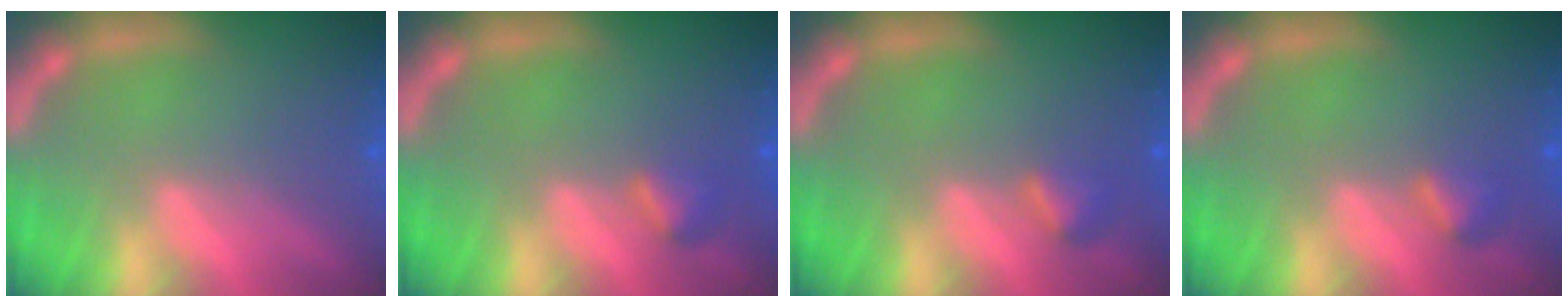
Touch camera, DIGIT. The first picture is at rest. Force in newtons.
{"total": 1.4}
{"total": 1.4}
{"total": 1.4}